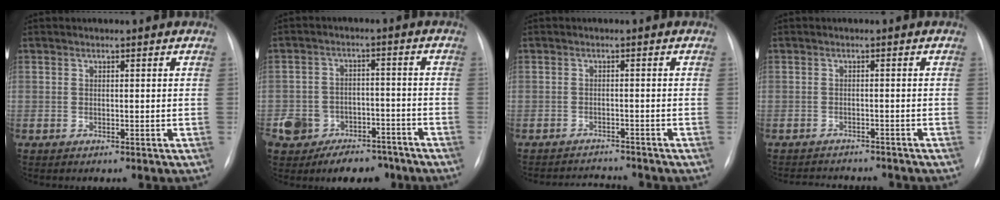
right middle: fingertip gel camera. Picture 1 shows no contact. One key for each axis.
{"total": 10.3, "fx": -6.8, "fy": 6.7, "fz": 3.7, "tx": -0.058, "ty": 0.026, "tz": -0.100}
{"total": 4.8, "fx": -4.8, "fy": 0.0, "fz": 0.2, "tx": -0.004, "ty": -0.004, "tz": -0.072}
{"total": 7.5, "fx": -7.1, "fy": 1.6, "fz": 1.7, "tx": -0.022, "ty": 0.001, "tz": -0.089}